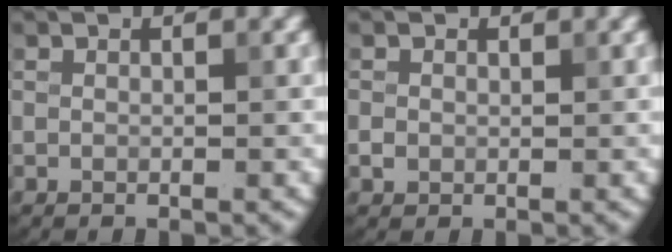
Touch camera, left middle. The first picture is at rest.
{"total": 1.0, "force": [0.0, 1.0, 0.3], "torque": [-0.003, -0.001, -0.001]}